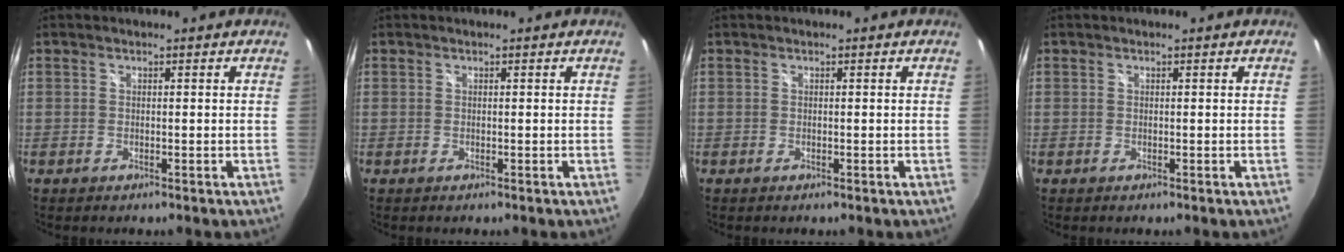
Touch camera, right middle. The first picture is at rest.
{"total": 0.0}
{"total": 0.0}
{"total": 0.0}